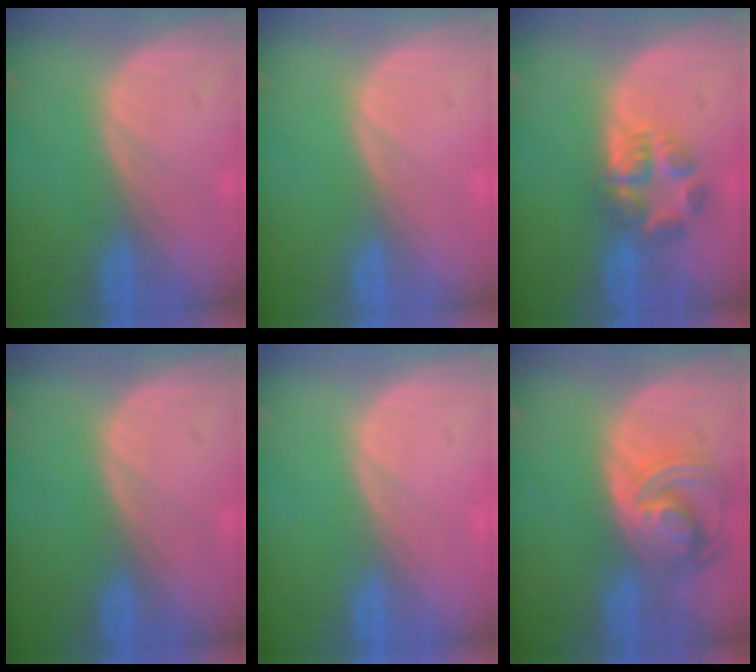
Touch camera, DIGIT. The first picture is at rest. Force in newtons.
{"total": 0.0}
{"total": 5.6, "press": 5.5, "slide": 1.1}
{"total": 0.0}
{"total": 0.0}
{"total": 8.2, "press": 7.2, "slide": 4.1}